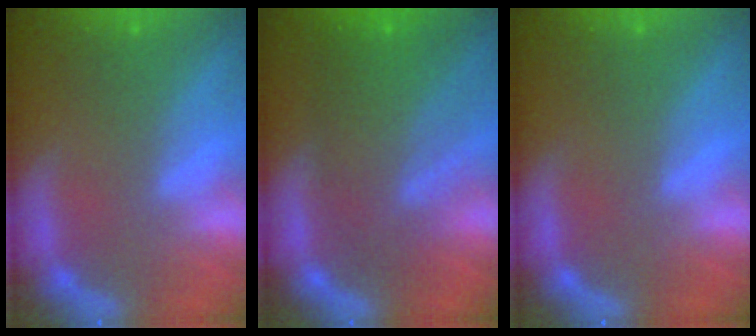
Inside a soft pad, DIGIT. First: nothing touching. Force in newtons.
{"total": 8.5}
{"total": 0.0}